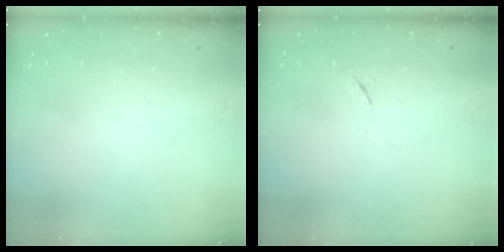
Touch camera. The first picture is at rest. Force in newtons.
{"total": 4.0, "press": 4.0, "slide": 0.6}